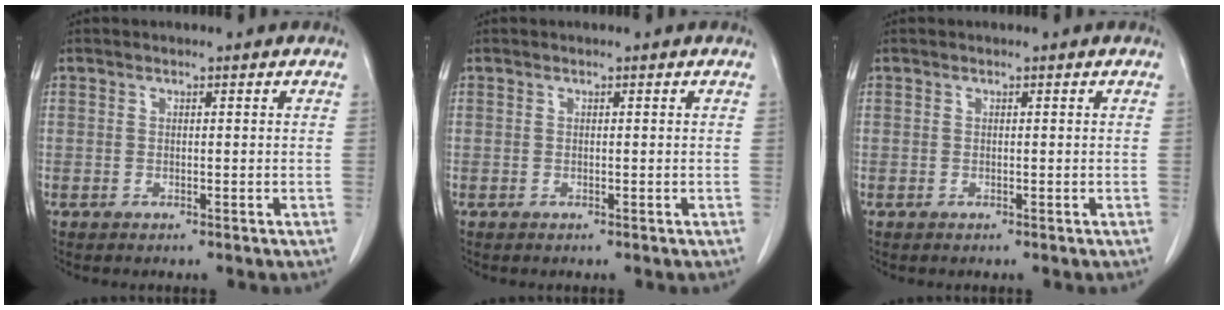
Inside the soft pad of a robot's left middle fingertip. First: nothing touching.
{"total": 0.0}
{"total": 0.0}